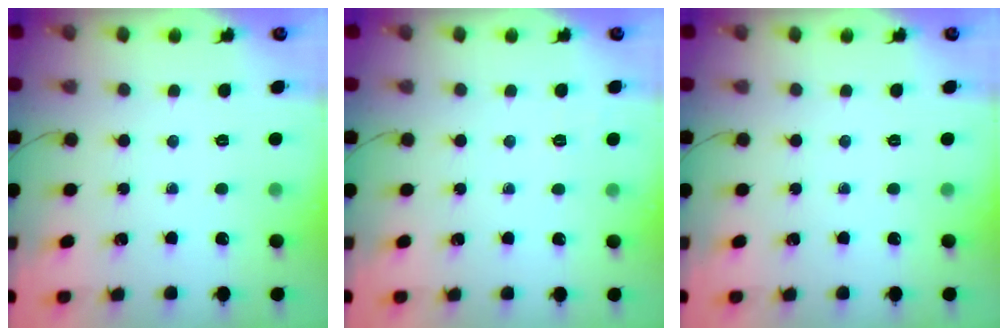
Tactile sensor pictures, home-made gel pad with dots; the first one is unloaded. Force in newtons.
{"total": 4.0, "press": 3.7, "slide": 1.4}
{"total": 0.0}